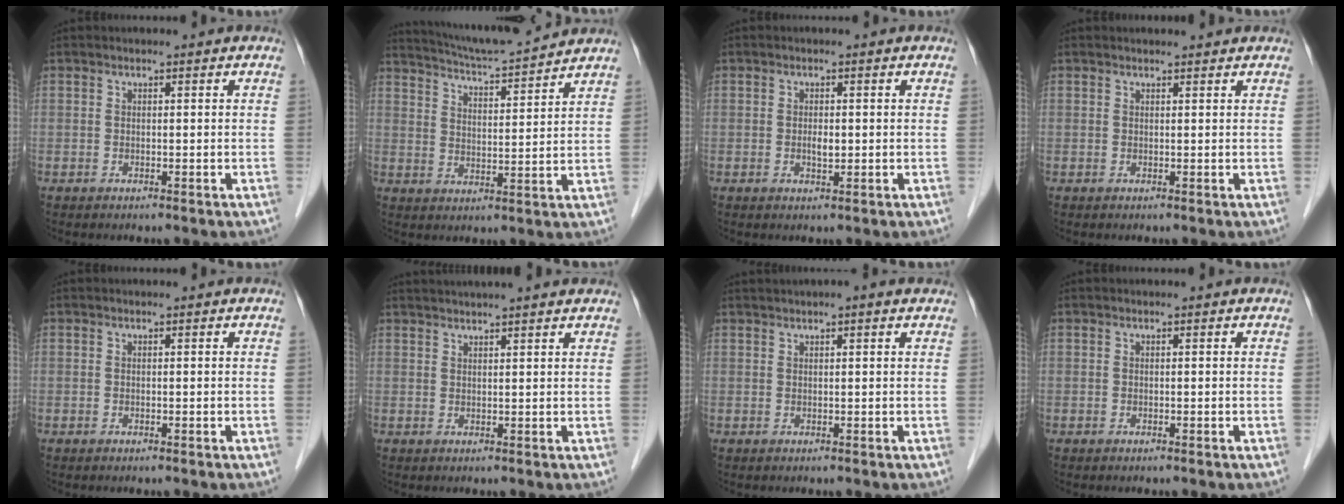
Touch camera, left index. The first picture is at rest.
{"total": 12.7, "force": [12.0, -0.1, 4.0], "torque": [-0.077, 0.016, 0.183]}
{"total": 1.4, "force": [0.0, 0.6, 1.3], "torque": [-0.024, -0.001, 0.000]}
{"total": 2.3, "force": [2.3, 0.2, 0.4], "torque": [-0.010, 0.012, 0.028]}
{"total": 0.0}
{"total": 10.8, "force": [9.7, 0.3, 4.7], "torque": [-0.075, 0.036, 0.124]}
{"total": 4.1, "force": [3.2, 0.0, 2.6], "torque": [-0.039, 0.033, 0.051]}
{"total": 0.0}